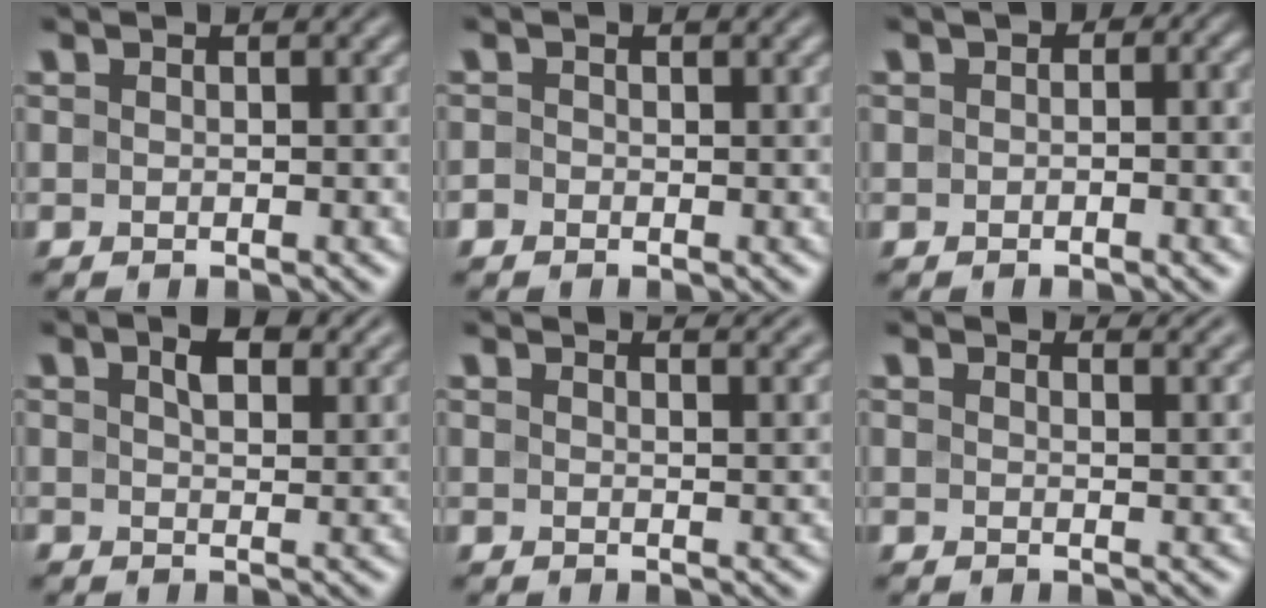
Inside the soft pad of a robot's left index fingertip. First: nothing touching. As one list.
[{"total": 0.7, "force": [-0.3, 0.6, 0.1], "torque": [-0.002, -0.003, -0.008]}, {"total": 5.9, "force": [0.9, 4.0, 4.2], "torque": [-0.019, 0.015, -0.011]}, {"total": 3.9, "force": [2.2, 1.8, 2.7], "torque": [-0.045, 0.002, 0.032]}, {"total": 3.4, "force": [3.1, 0.7, 1.1], "torque": [-0.009, 0.011, 0.026]}, {"total": 3.5, "force": [3.3, 0.7, 1.1], "torque": [-0.017, 0.005, 0.034]}]